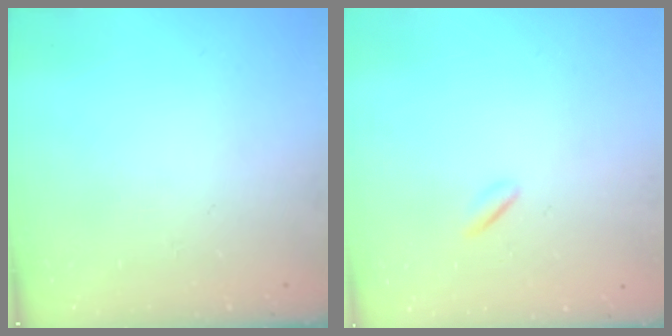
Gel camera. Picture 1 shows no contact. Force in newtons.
{"total": 0.0}